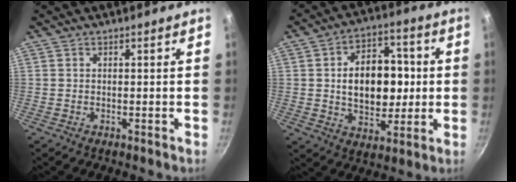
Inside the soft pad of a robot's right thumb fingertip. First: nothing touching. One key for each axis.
{"total": 15.8, "fx": 0.7, "fy": 10.8, "fz": 11.6, "tx": -0.129, "ty": 0.017, "tz": 0.012}